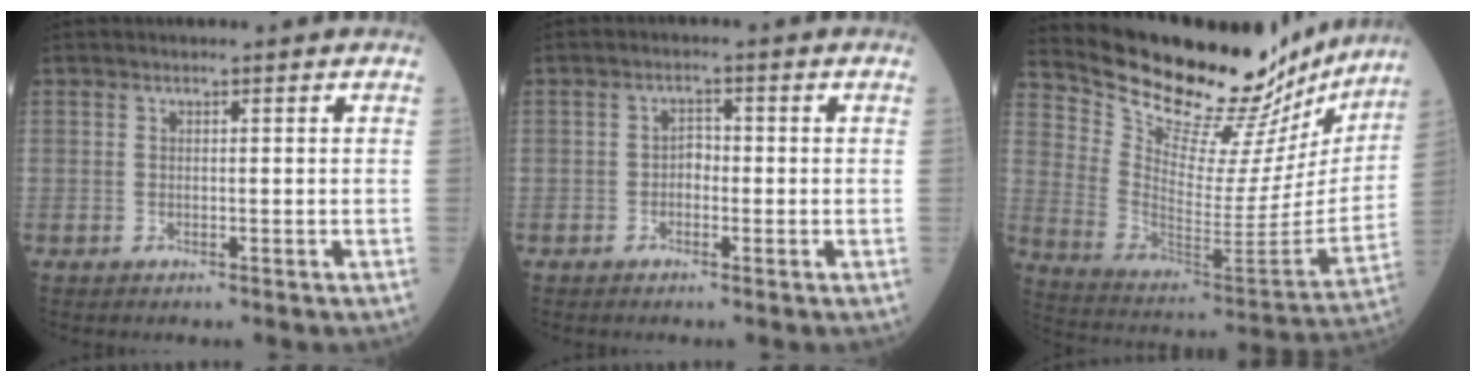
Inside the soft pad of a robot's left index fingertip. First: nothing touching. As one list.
[{"total": 1.9, "force": [-0.7, 1.2, 1.2], "torque": [-0.011, 0.004, -0.017]}, {"total": 26.5, "force": [23.8, 7.2, 9.3], "torque": [-0.152, -0.059, 0.339]}]